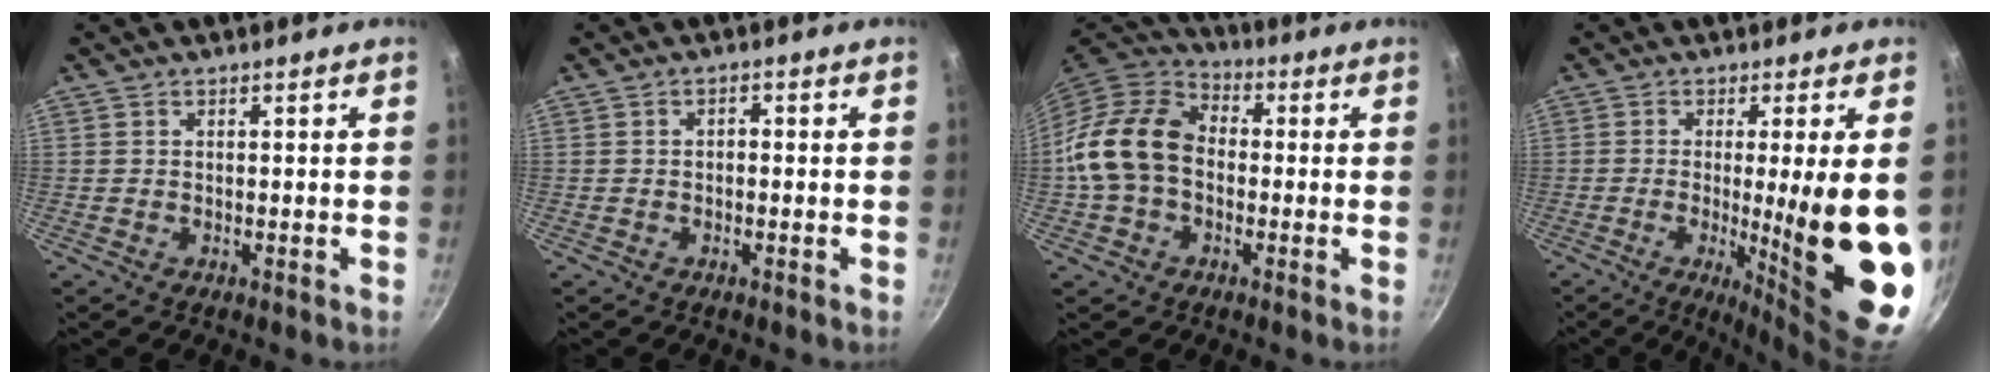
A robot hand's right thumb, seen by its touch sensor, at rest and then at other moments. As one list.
[{"total": 1.3, "force": [-0.3, 0.8, 0.9], "torque": [-0.014, 0.010, -0.006]}, {"total": 14.5, "force": [-1.0, 10.8, 9.6], "torque": [-0.156, 0.035, -0.036]}, {"total": 19.7, "force": [-2.2, 2.9, 19.4], "torque": [-0.250, -0.024, -0.014]}]